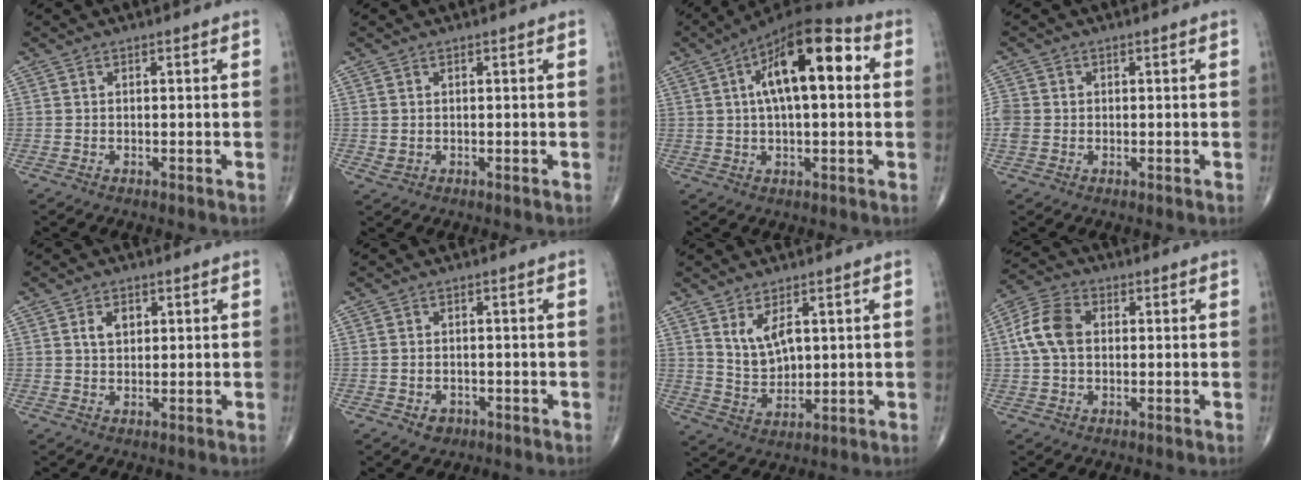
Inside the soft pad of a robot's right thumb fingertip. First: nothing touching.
{"total": 1.1, "force": [0.2, 0.9, 0.6], "torque": [-0.010, -0.003, 0.008]}
{"total": 17.0, "force": [3.8, 7.0, 15.0], "torque": [-0.224, 0.029, 0.051]}
{"total": 3.7, "force": [0.0, 3.2, 1.7], "torque": [-0.038, 0.009, 0.003]}
{"total": 3.2, "force": [1.1, 2.2, 2.1], "torque": [-0.028, 0.000, 0.020]}
{"total": 2.4, "force": [-1.0, 1.9, 0.9], "torque": [-0.004, 0.005, -0.010]}
{"total": 6.3, "force": [2.7, 3.3, 4.7], "torque": [-0.076, -0.022, 0.061]}
{"total": 8.4, "force": [1.0, 5.8, 6.1], "torque": [-0.126, 0.021, 0.014]}